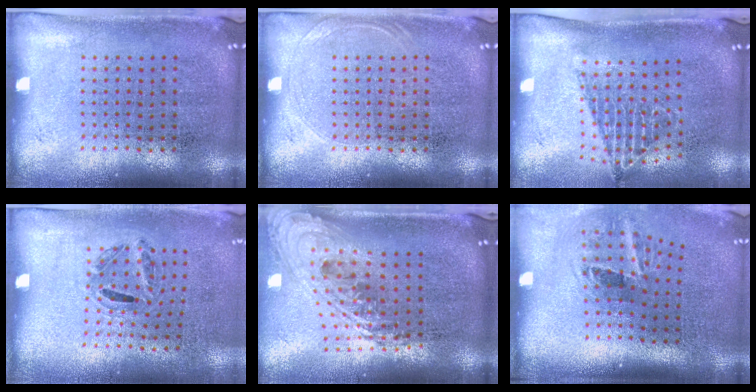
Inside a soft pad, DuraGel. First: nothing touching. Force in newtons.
{"total": 0.9, "press": 0.8, "slide": 0.3}
{"total": 1.5, "press": 1.1, "slide": 0.9}
{"total": 1.1, "press": 0.6, "slide": 0.9}
{"total": 2.4, "press": 1.8, "slide": 1.6}
{"total": 2.0, "press": 1.2, "slide": 1.6}